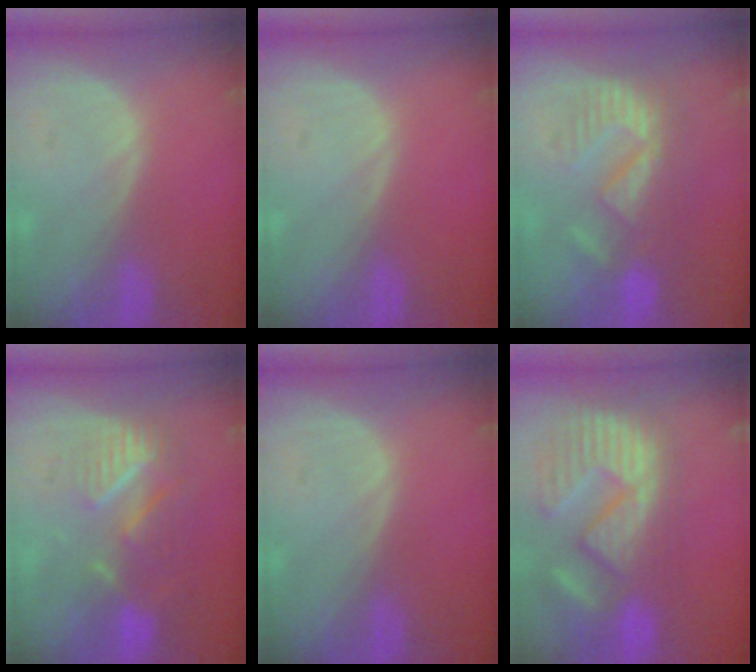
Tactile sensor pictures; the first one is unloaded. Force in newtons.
{"total": 0.0}
{"total": 8.9, "press": 8.1, "slide": 3.6}
{"total": 8.9, "press": 7.8, "slide": 4.4}
{"total": 0.0}
{"total": 13.9, "press": 12.0, "slide": 7.0}